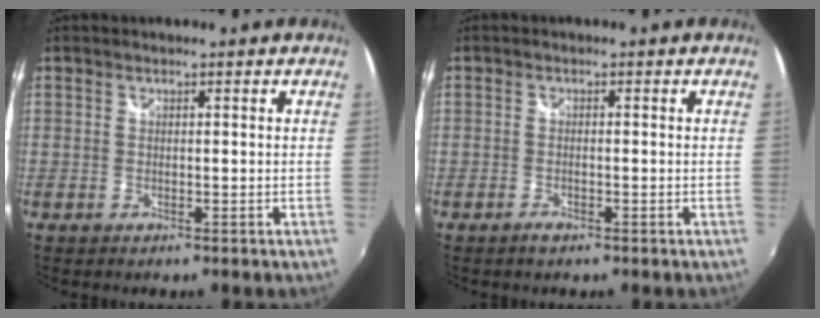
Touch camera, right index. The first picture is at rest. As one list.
[{"total": 1.5, "force": [-1.2, 0.5, 0.9], "torque": [-0.020, -0.004, -0.020]}]